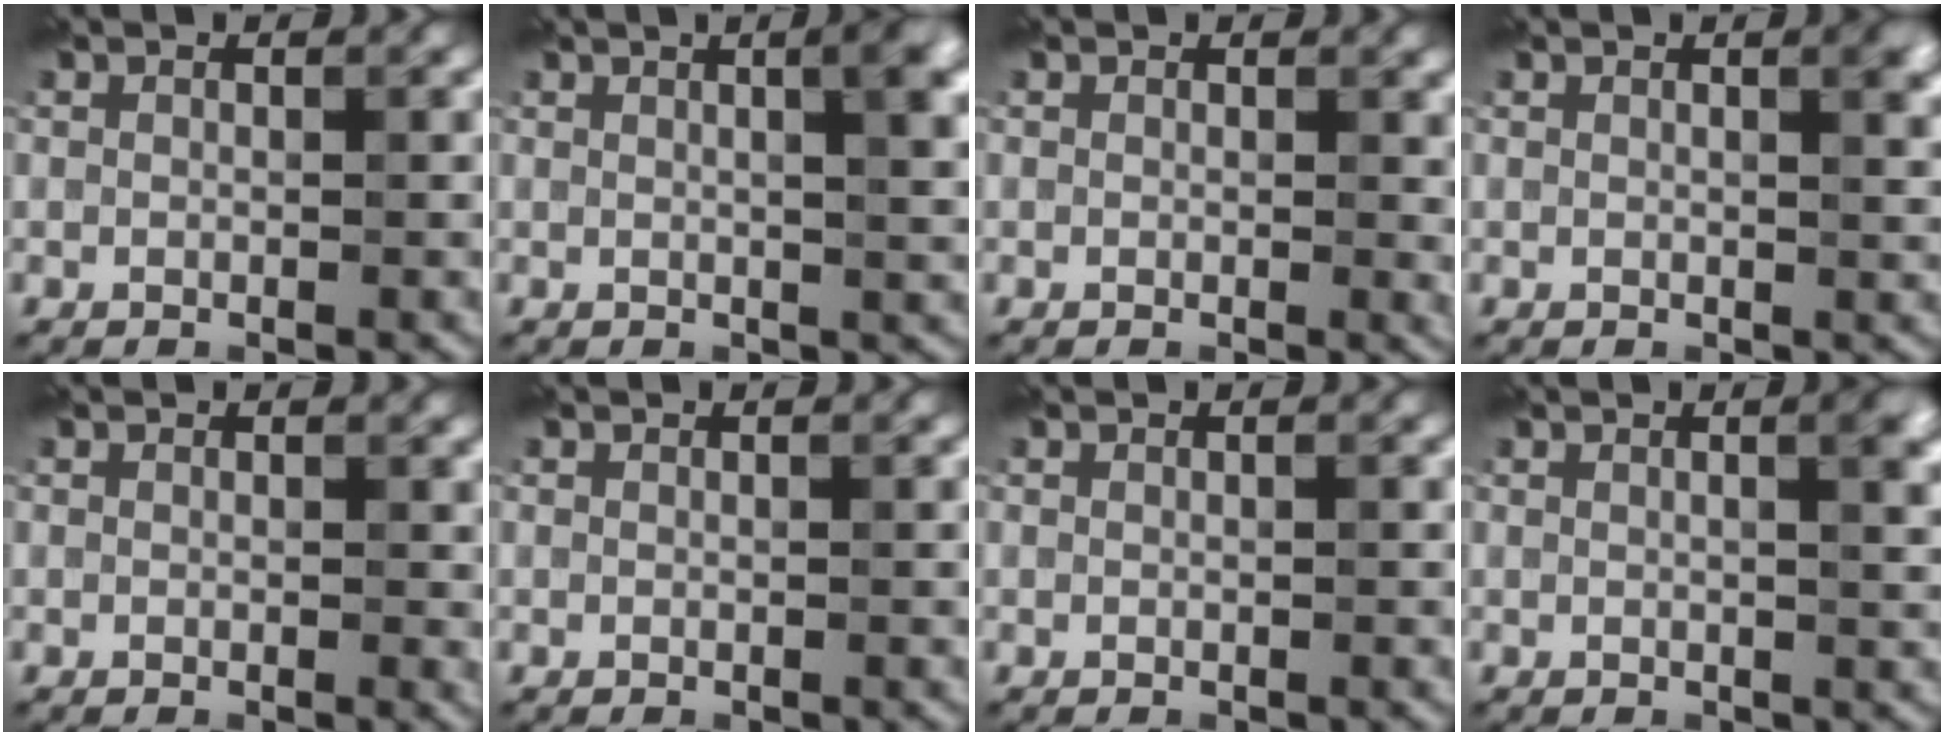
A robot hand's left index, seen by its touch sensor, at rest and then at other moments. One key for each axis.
{"total": 5.9, "fx": 1.9, "fy": 2.2, "fz": 5.1, "tx": -0.033, "ty": 0.029, "tz": 0.001}
{"total": 1.1, "fx": 0.4, "fy": 0.5, "fz": 0.9, "tx": -0.007, "ty": -0.002, "tz": 0.004}
{"total": 2.8, "fx": 1.0, "fy": 0.9, "fz": 2.4, "tx": -0.019, "ty": 0.006, "tz": 0.013}
{"total": 0.6, "fx": 0.2, "fy": 0.3, "fz": 0.5, "tx": -0.006, "ty": -0.002, "tz": 0.002}
{"total": 0.0}
{"total": 0.0}
{"total": 4.1, "fx": 1.2, "fy": 1.7, "fz": 3.6, "tx": -0.023, "ty": 0.019, "tz": 0.003}